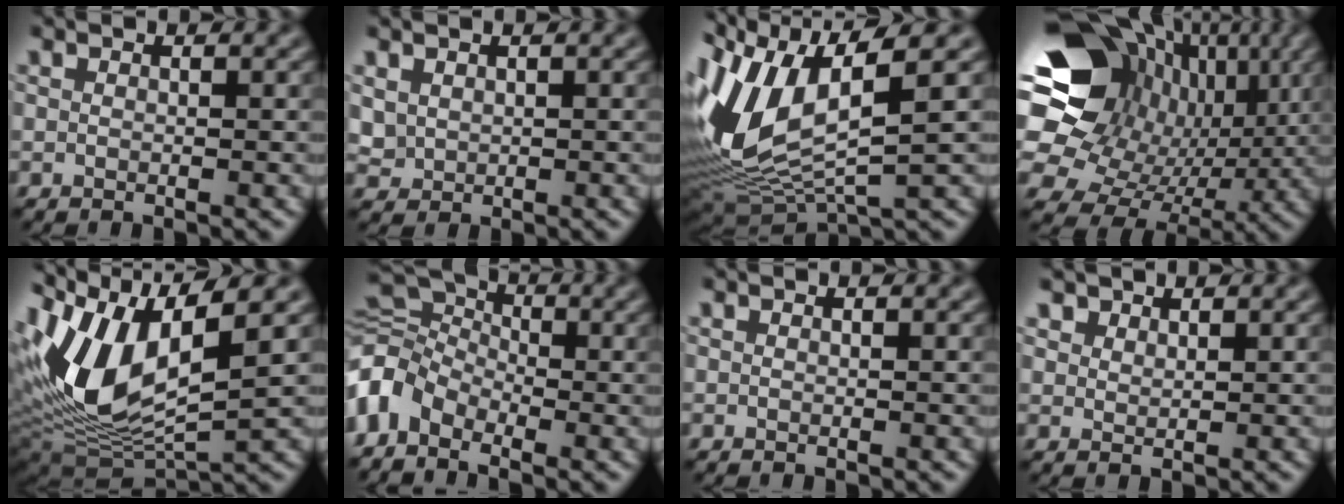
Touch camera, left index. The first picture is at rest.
{"total": 1.5, "force": [0.7, 1.2, 0.6], "torque": [-0.017, -0.003, 0.020]}
{"total": 12.0, "force": [1.7, 5.2, 10.7], "torque": [-0.245, -0.014, 0.039]}
{"total": 19.4, "force": [4.6, 15.4, 10.9], "torque": [-0.229, 0.017, 0.097]}
{"total": 10.9, "force": [3.0, 5.1, 9.1], "torque": [-0.195, -0.010, 0.055]}
{"total": 6.8, "force": [-2.2, 4.8, 4.4], "torque": [-0.086, 0.010, -0.058]}
{"total": 0.0}
{"total": 1.6, "force": [1.4, 0.8, 0.2], "torque": [-0.014, -0.006, 0.031]}